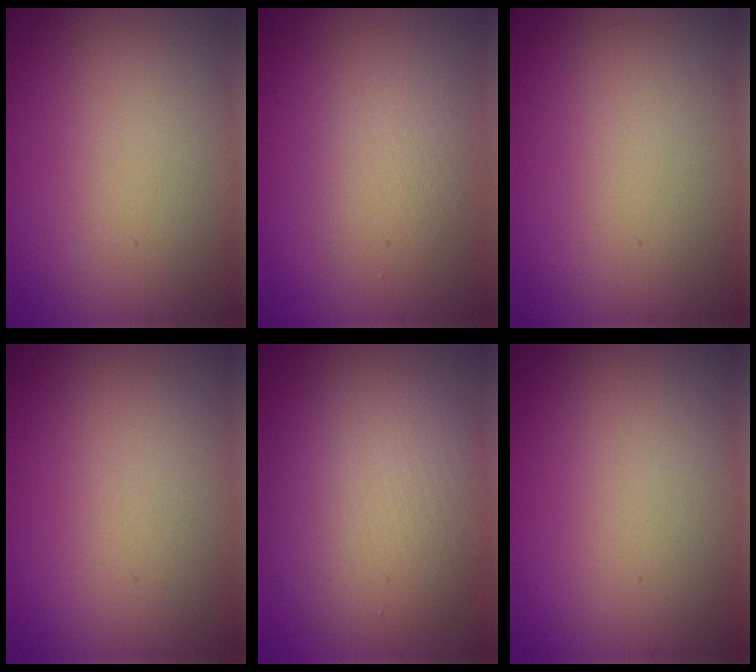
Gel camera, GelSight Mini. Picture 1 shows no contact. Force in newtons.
{"total": 2.1, "press": 2.1, "slide": 0.0}
{"total": 0.0}
{"total": 0.0}
{"total": 6.9, "press": 6.9, "slide": 0.2}
{"total": 0.0}